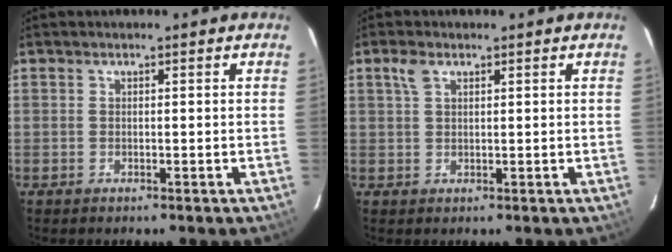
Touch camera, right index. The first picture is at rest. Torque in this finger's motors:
{"motor_torque": [0.08, 0.03, 0.06, 0.03]}